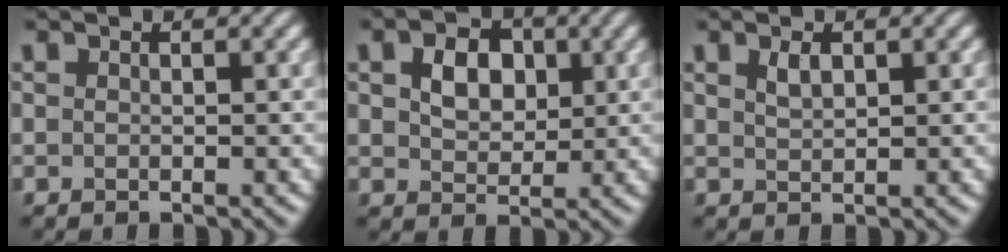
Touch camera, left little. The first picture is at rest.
{"total": 3.7, "force": [1.0, 2.6, 2.4], "torque": [-0.052, 0.004, 0.014]}
{"total": 1.4, "force": [0.8, 0.6, 1.0], "torque": [-0.023, 0.002, 0.018]}